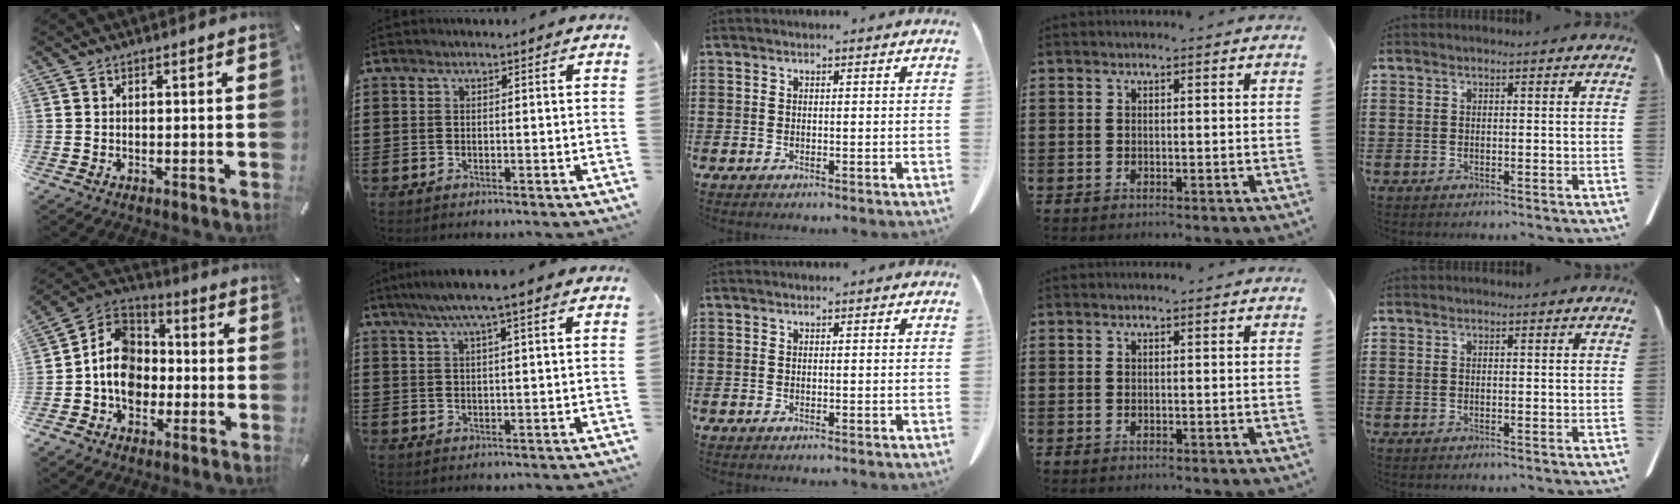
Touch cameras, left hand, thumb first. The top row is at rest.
{"thumb": {"total": 11.4, "force": [-3.2, 9.4, 5.5], "torque": [-0.136, 0.023, -0.063]}, "index": {"total": 4.8, "force": [3.1, 0.2, 3.6], "torque": [-0.077, 0.003, 0.053]}}